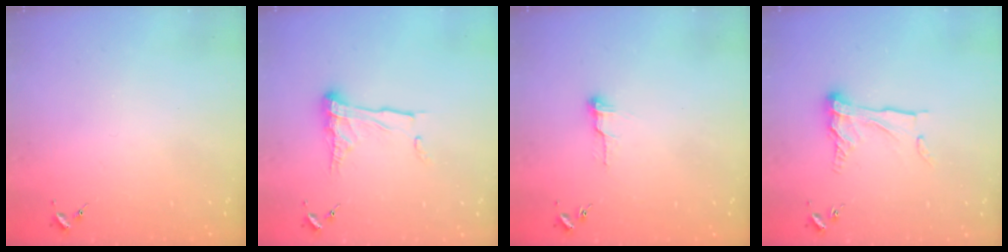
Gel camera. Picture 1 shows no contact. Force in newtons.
{"total": 11.8, "press": 11.7, "slide": 1.1}
{"total": 6.3, "press": 6.3, "slide": 0.5}
{"total": 11.4, "press": 11.4, "slide": 0.9}